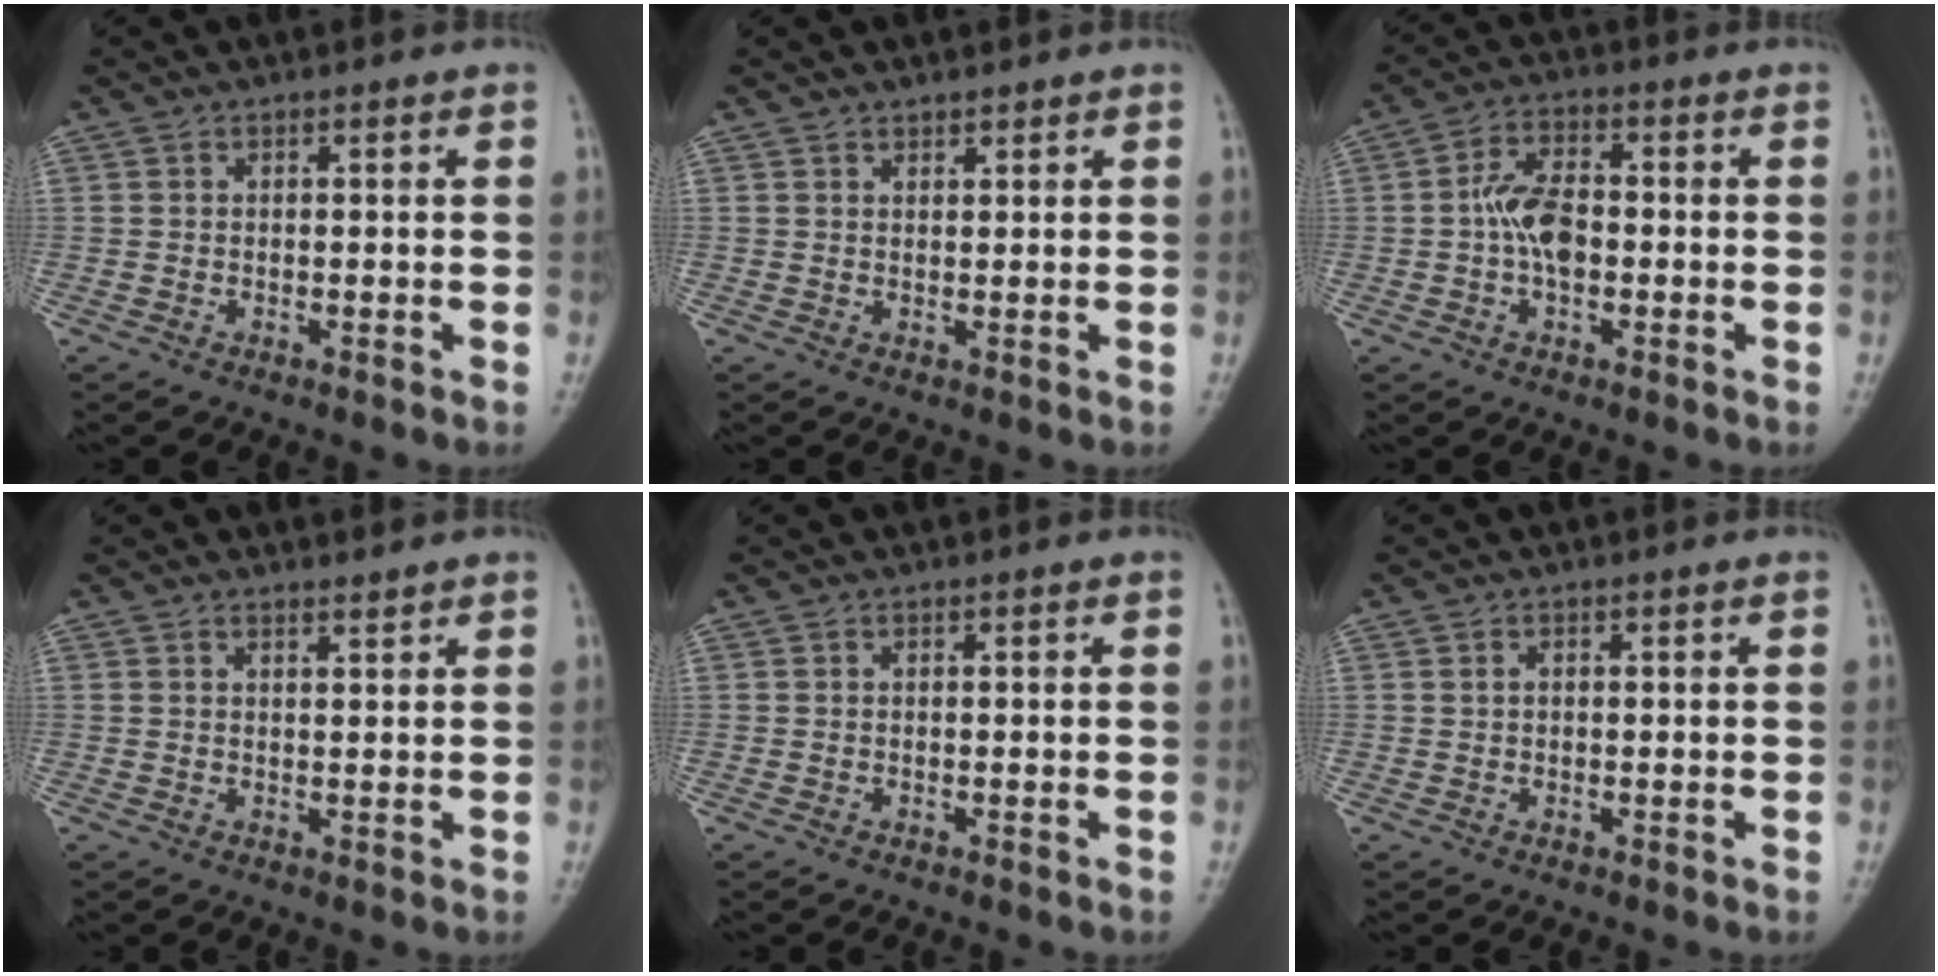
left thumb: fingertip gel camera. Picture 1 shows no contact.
{"total": 1.3, "force": [1.2, 0.5, 0.3], "torque": [0.005, -0.007, 0.016]}
{"total": 7.1, "force": [-0.6, 4.1, 5.7], "torque": [-0.100, 0.017, -0.020]}
{"total": 1.4, "force": [1.2, 0.3, 0.5], "torque": [-0.004, -0.011, 0.021]}
{"total": 0.0}
{"total": 0.7, "force": [0.2, 0.5, 0.4], "torque": [-0.006, 0.000, 0.005]}